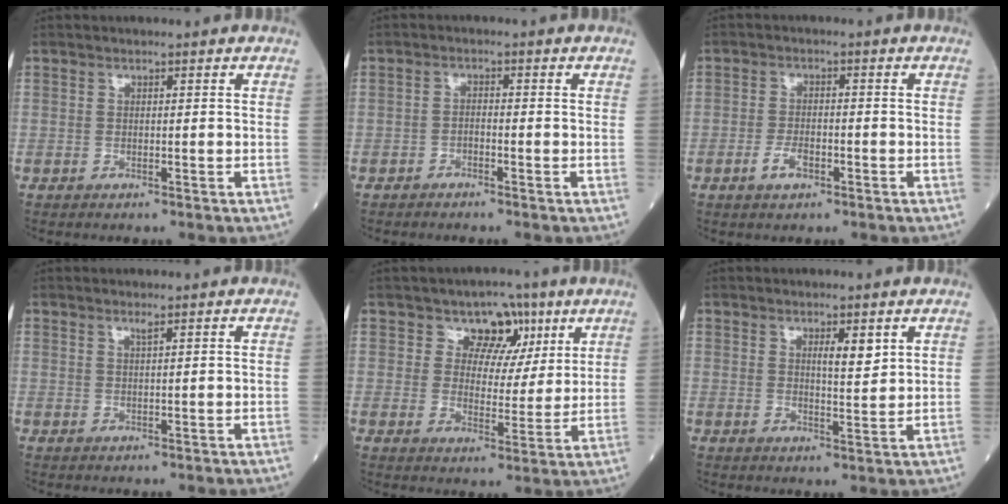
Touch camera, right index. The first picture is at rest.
{"total": 1.2, "force": [-1.0, 0.2, 0.6], "torque": [-0.011, 0.001, -0.020]}
{"total": 3.1, "force": [-1.6, 1.3, 2.2], "torque": [-0.045, 0.002, -0.031]}
{"total": 0.7, "force": [0.5, -0.2, 0.5], "torque": [-0.015, -0.005, 0.011]}
{"total": 6.7, "force": [3.6, 5.1, 2.3], "torque": [-0.013, 0.006, 0.051]}
{"total": 3.1, "force": [1.6, 0.6, 2.6], "torque": [-0.042, -0.006, 0.025]}